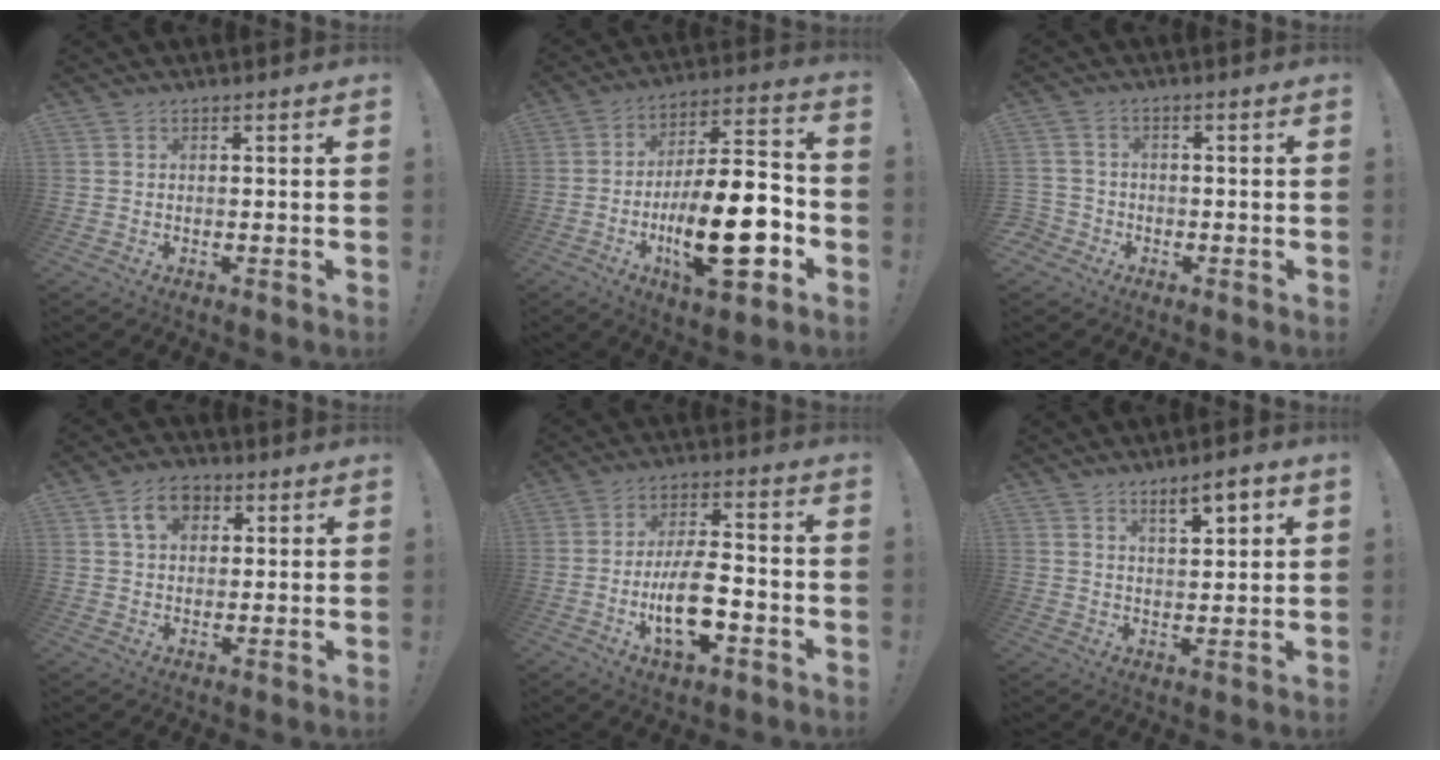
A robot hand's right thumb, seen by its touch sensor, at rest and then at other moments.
{"total": 22.4, "force": [-7.5, 7.6, 19.6], "torque": [-0.335, 0.037, -0.115]}
{"total": 3.6, "force": [-1.5, 3.1, 0.9], "torque": [-0.030, 0.011, -0.026]}
{"total": 8.0, "force": [3.3, 5.7, 4.6], "torque": [-0.065, 0.005, 0.059]}
{"total": 13.3, "force": [-3.9, 5.8, 11.2], "torque": [-0.196, 0.011, -0.069]}
{"total": 6.2, "force": [3.9, 1.7, 4.6], "torque": [-0.065, -0.020, 0.062]}